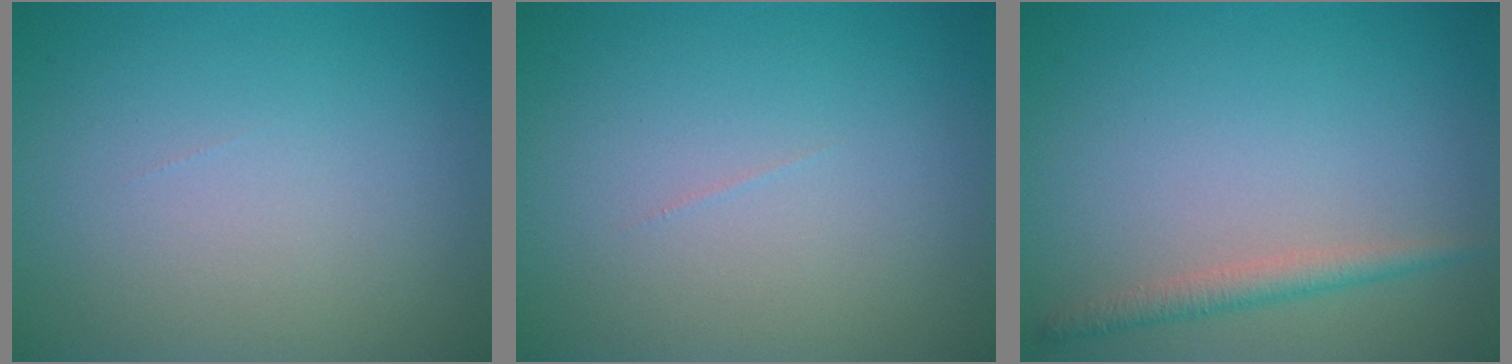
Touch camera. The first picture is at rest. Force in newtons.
{"total": 0.0}
{"total": 1.9, "press": 1.9, "slide": 0.0}